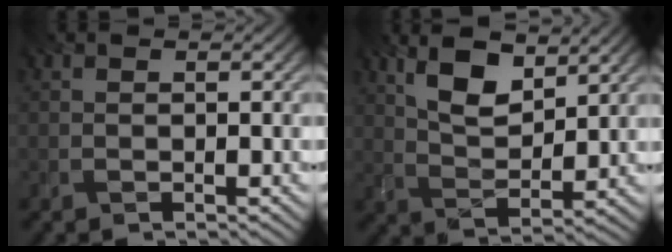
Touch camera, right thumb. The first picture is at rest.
{"total": 7.8, "force": [4.4, 3.3, 5.6], "torque": [-0.118, 0.002, 0.090]}